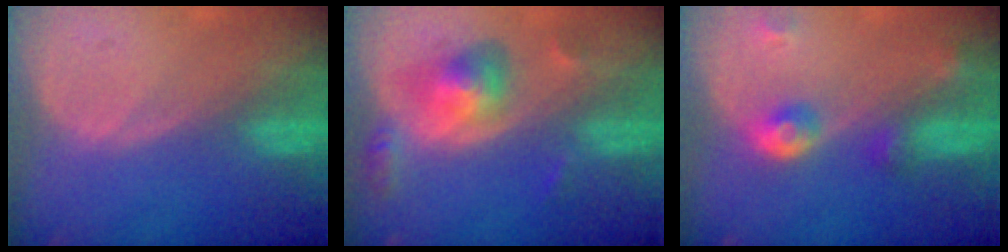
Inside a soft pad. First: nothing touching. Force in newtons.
{"total": 5.9, "press": 5.5, "slide": 2.1}
{"total": 4.8, "press": 4.4, "slide": 2.0}